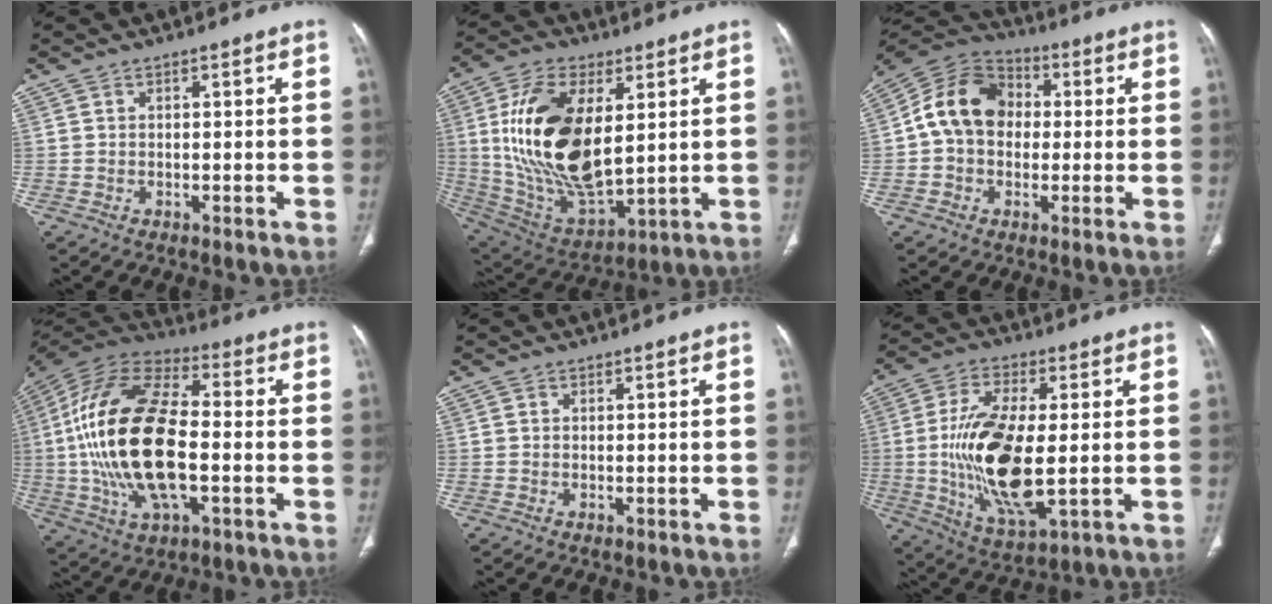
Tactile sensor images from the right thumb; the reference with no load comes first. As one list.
[{"total": 22.4, "force": [4.0, 11.5, 18.8], "torque": [-0.352, -0.023, 0.084]}, {"total": 13.3, "force": [0.7, 10.5, 8.1], "torque": [-0.126, 0.033, -0.001]}, {"total": 25.6, "force": [-2.2, 12.5, 22.3], "torque": [-0.457, 0.013, -0.039]}, {"total": 0.0}, {"total": 18.1, "force": [-1.1, 7.3, 16.6], "torque": [-0.325, -0.016, -0.011]}]